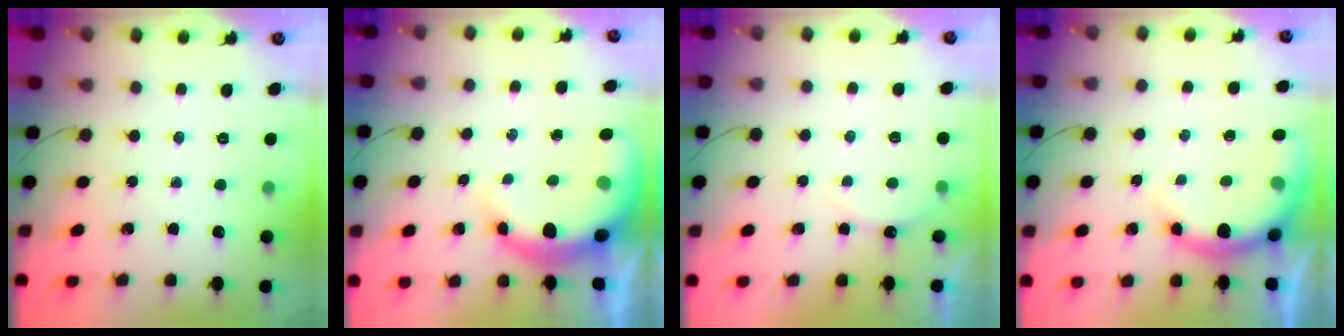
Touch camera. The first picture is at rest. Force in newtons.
{"total": 11.5, "press": 11.1, "slide": 2.7}
{"total": 5.7, "press": 5.6, "slide": 1.1}
{"total": 9.3, "press": 9.1, "slide": 1.5}